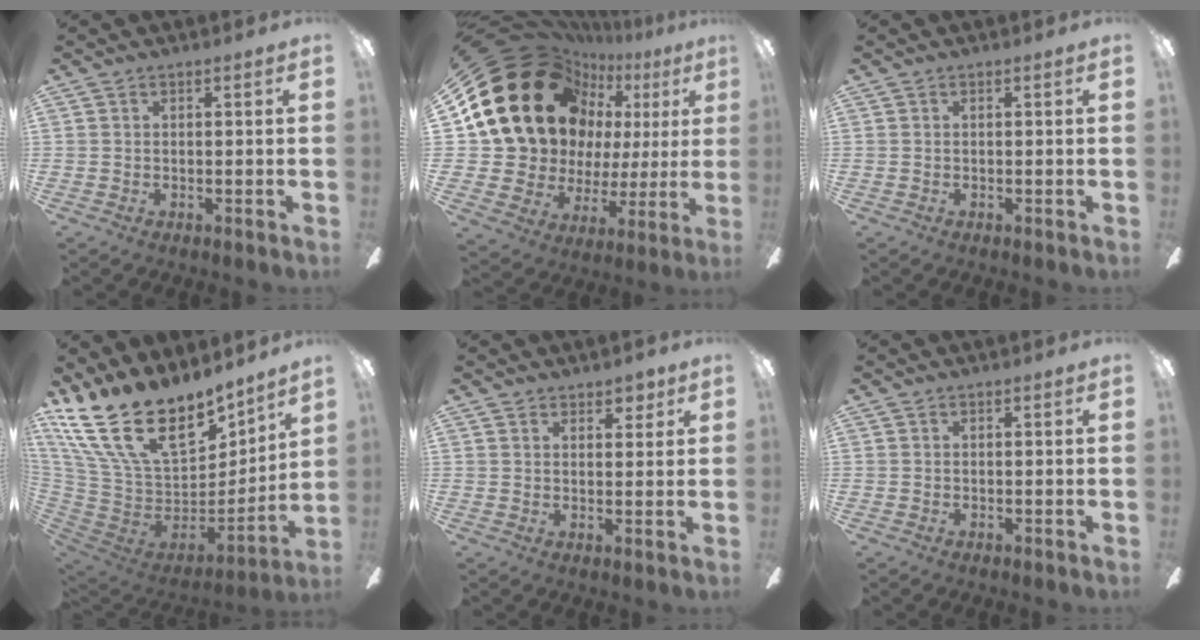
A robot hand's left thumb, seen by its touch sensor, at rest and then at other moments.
{"total": 28.2, "force": [11.6, 19.7, 16.6], "torque": [-0.323, -0.071, 0.243]}
{"total": 0.0}
{"total": 26.5, "force": [17.4, 13.0, 15.1], "torque": [-0.298, -0.120, 0.336]}
{"total": 3.4, "force": [2.8, 1.7, 1.1], "torque": [-0.011, -0.009, 0.049]}
{"total": 0.0}